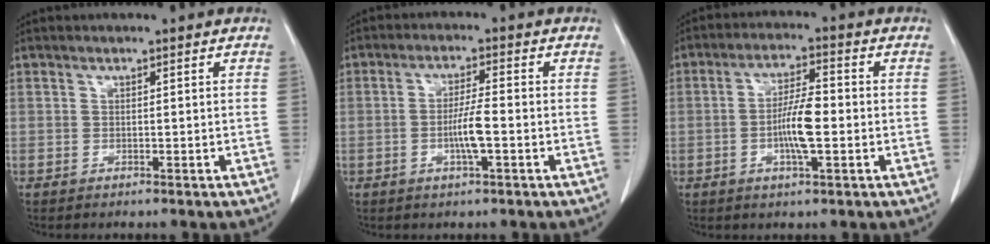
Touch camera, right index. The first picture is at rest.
{"total": 4.7, "force": [-1.1, 0.1, 4.6], "torque": [-0.089, -0.001, -0.021]}
{"total": 7.0, "force": [-1.2, 1.2, 6.8], "torque": [-0.128, 0.003, -0.023]}